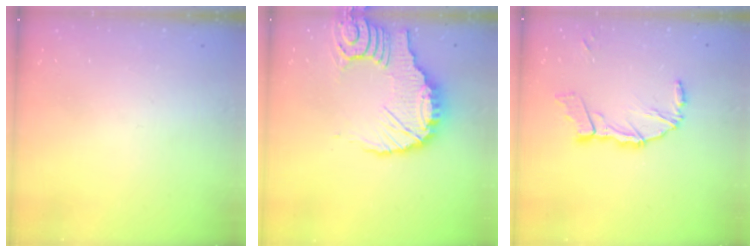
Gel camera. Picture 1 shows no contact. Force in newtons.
{"total": 12.2, "press": 12.2, "slide": 1.3}
{"total": 12.6, "press": 12.4, "slide": 2.0}